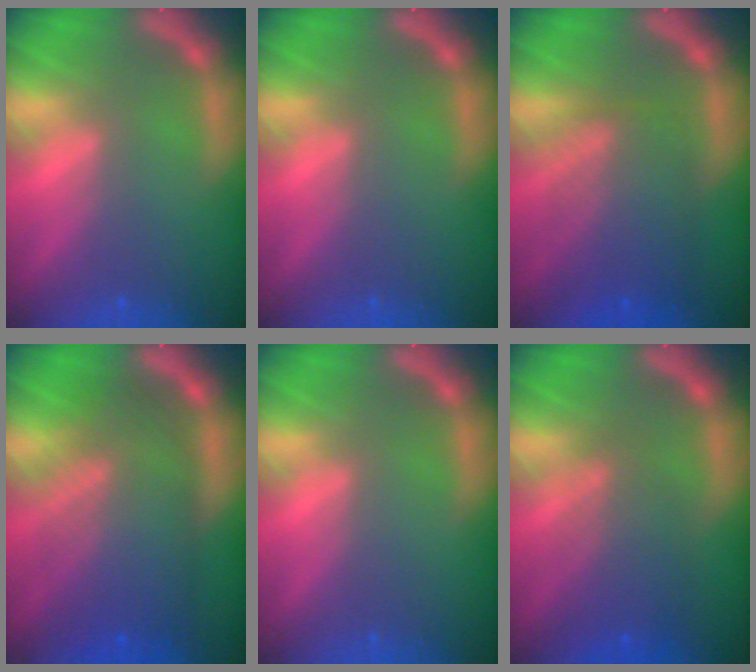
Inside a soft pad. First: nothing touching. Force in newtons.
{"total": 0.0}
{"total": 7.0}
{"total": 9.6}
{"total": 0.0}
{"total": 5.1}